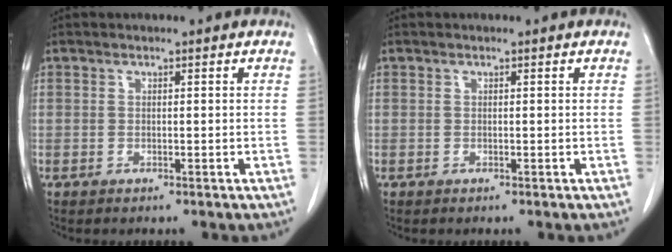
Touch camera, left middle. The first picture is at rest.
{"total": 0.0}